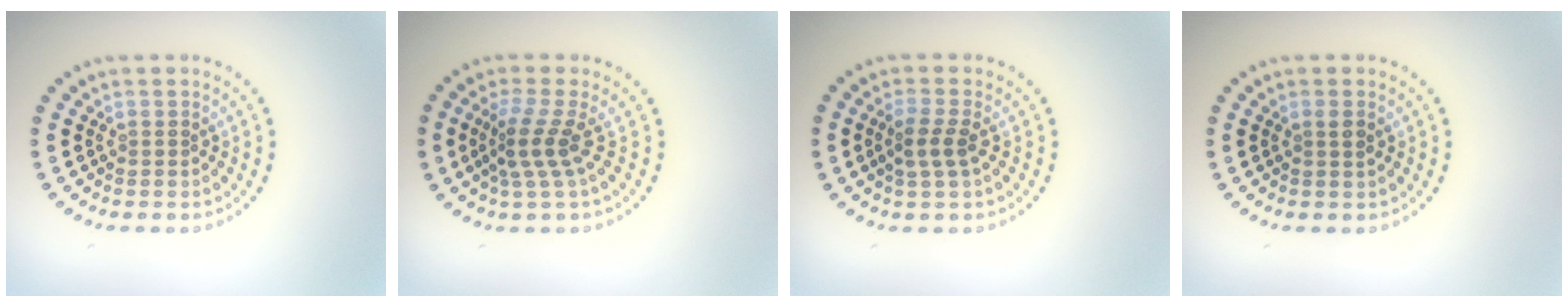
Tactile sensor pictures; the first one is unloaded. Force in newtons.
{"total": 2.9, "press": 1.9, "slide": 2.1}
{"total": 2.2, "press": 2.0, "slide": 0.9}
{"total": 0.9, "press": 0.8, "slide": 0.5}